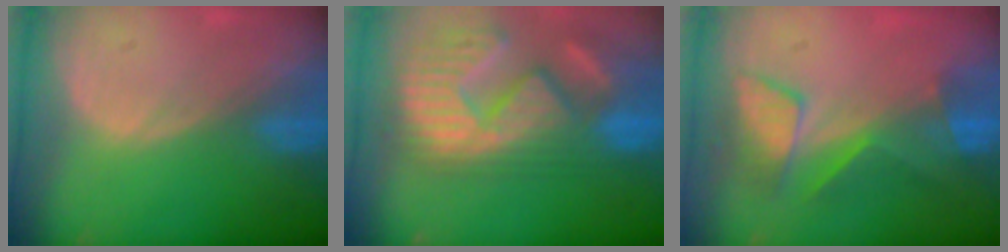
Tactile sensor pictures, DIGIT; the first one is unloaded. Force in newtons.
{"total": 14.4, "press": 12.2, "slide": 7.6}
{"total": 7.3, "press": 6.9, "slide": 2.5}